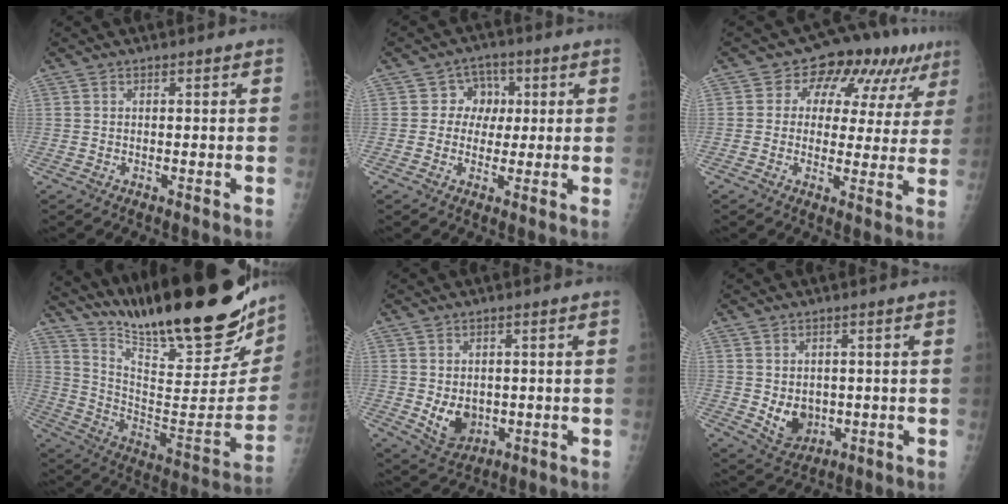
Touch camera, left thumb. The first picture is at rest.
{"total": 5.7, "force": [0.9, 5.2, 2.1], "torque": [0.014, 0.011, 0.006]}
{"total": 12.9, "force": [5.9, 8.4, 7.8], "torque": [-0.048, 0.007, 0.075]}
{"total": 32.3, "force": [24.8, 6.3, 19.8], "torque": [-0.289, -0.132, 0.379]}
{"total": 6.3, "force": [-0.3, 4.9, 4.0], "torque": [-0.048, -0.013, 0.015]}
{"total": 6.1, "force": [-0.2, 4.9, 3.6], "torque": [-0.037, -0.011, 0.017]}